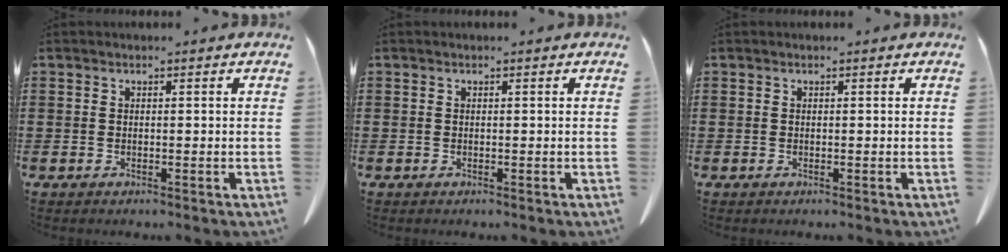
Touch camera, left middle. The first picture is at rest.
{"total": 0.0}
{"total": 0.0}